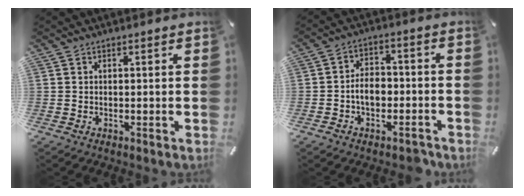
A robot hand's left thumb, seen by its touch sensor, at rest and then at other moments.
{"total": 7.0, "force": [-2.5, 4.8, 4.5], "torque": [-0.071, 0.020, -0.044]}